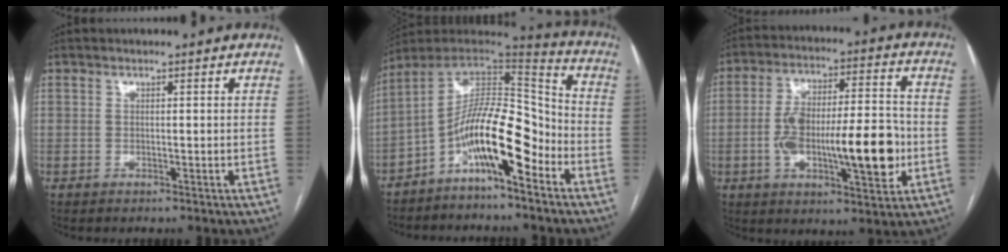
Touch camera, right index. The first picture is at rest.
{"total": 13.8, "force": [-6.7, 3.2, 11.6], "torque": [-0.199, 0.034, -0.117]}
{"total": 17.0, "force": [-3.1, 4.6, 16.0], "torque": [-0.268, 0.020, -0.043]}